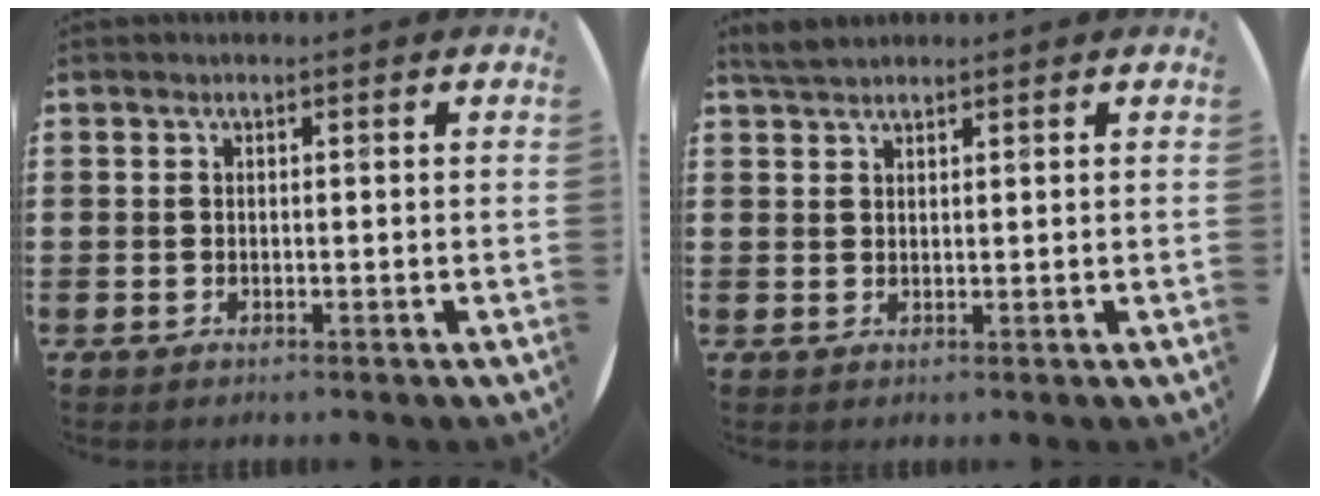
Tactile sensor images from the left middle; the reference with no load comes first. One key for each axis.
{"total": 2.3, "fx": 2.1, "fy": 0.5, "fz": 0.9, "tx": -0.022, "ty": 0.004, "tz": 0.040}